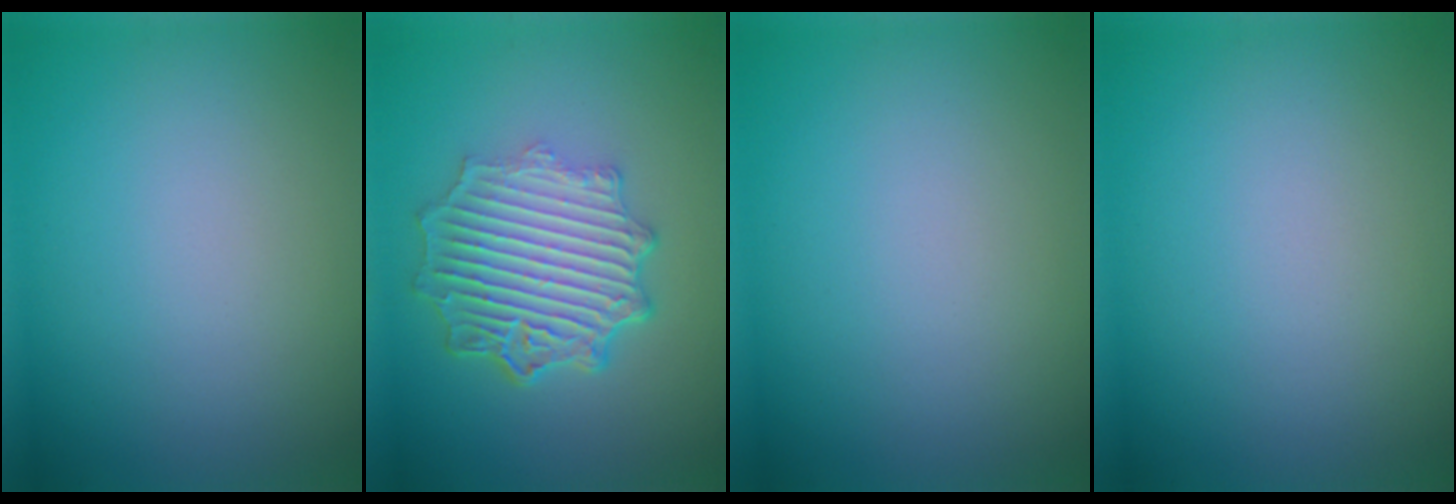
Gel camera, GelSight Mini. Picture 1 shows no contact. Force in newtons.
{"total": 7.1, "press": 5.3, "slide": 4.7}
{"total": 0.0}
{"total": 0.0}